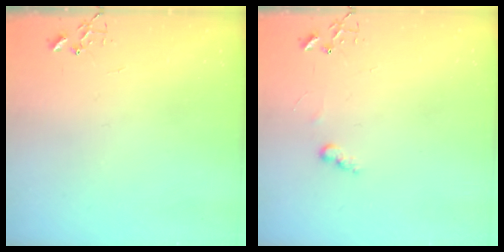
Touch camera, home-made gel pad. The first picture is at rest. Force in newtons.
{"total": 6.1, "press": 6.1, "slide": 0.3}